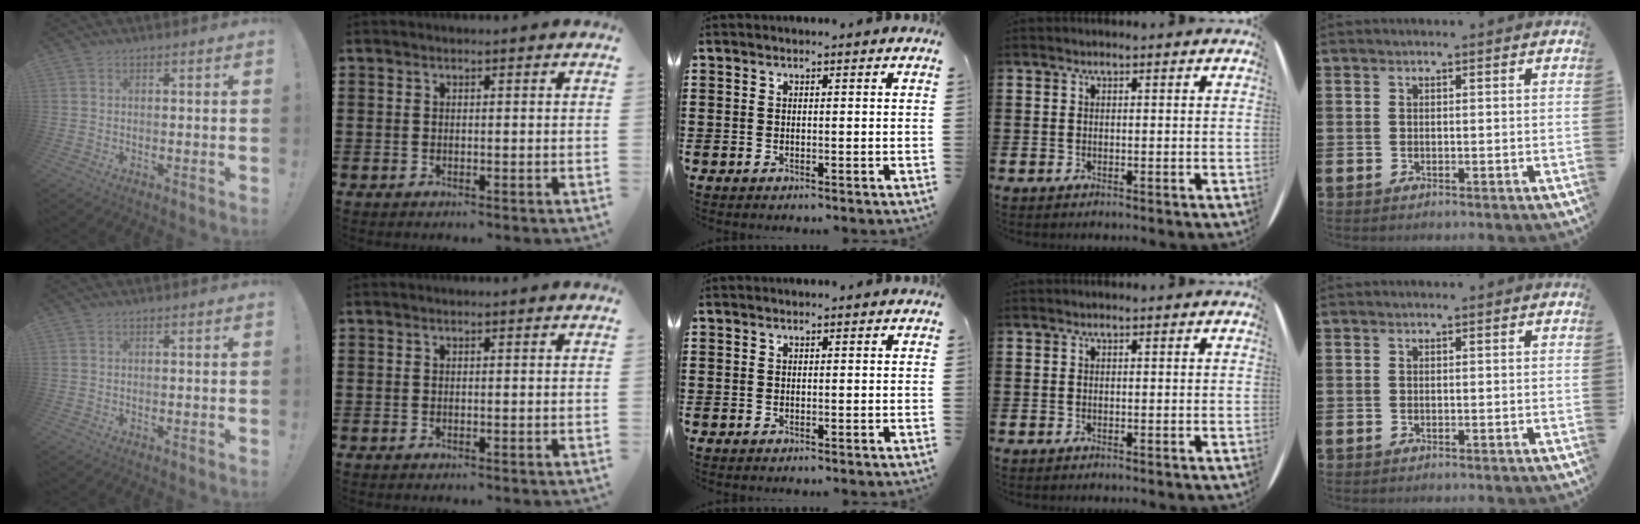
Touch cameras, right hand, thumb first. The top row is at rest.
{}